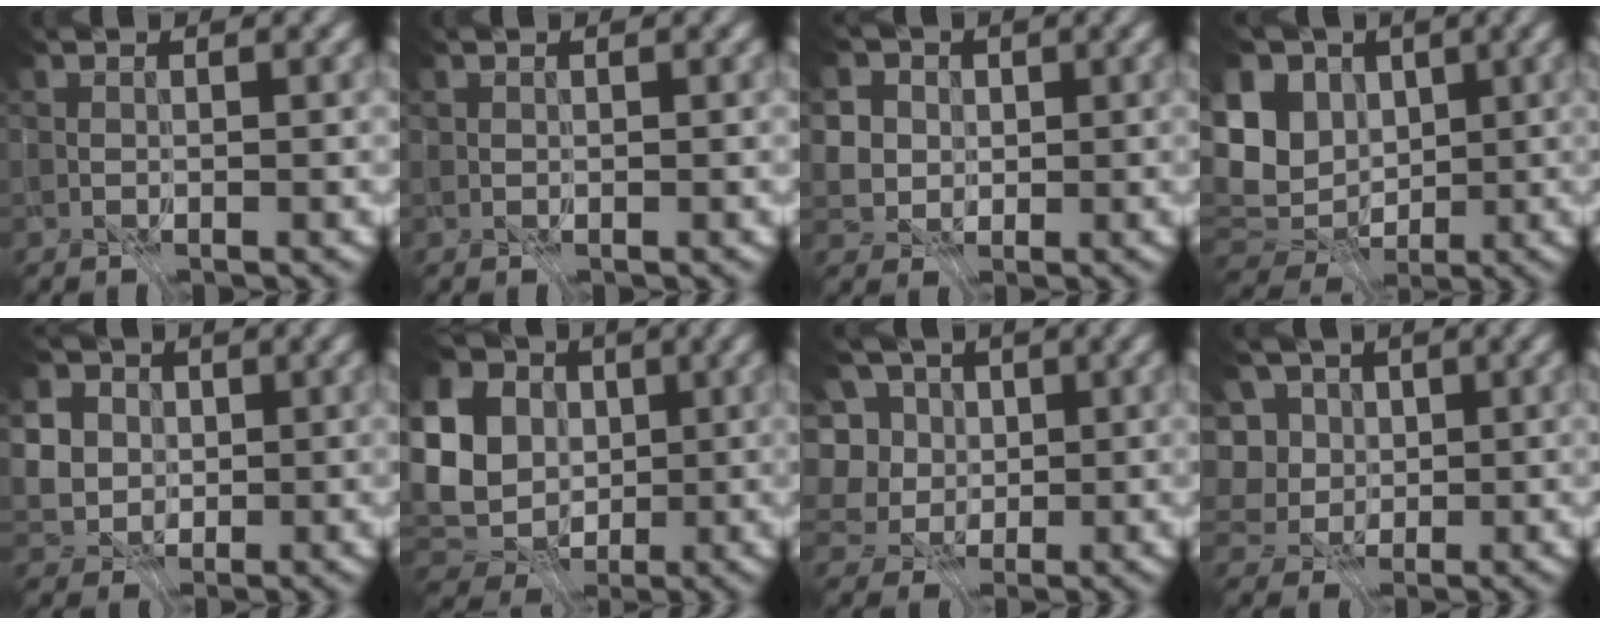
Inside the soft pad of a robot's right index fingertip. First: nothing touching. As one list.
[{"total": 1.0, "force": [0.6, 0.7, 0.4], "torque": [-0.009, 0.004, 0.009]}, {"total": 6.9, "force": [3.4, 5.1, 3.1], "torque": [-0.060, 0.007, 0.046]}, {"total": 8.2, "force": [0.0, 5.9, 5.7], "torque": [-0.103, -0.003, 0.013]}, {"total": 7.6, "force": [2.4, 6.1, 3.8], "torque": [-0.084, 0.007, 0.030]}, {"total": 9.7, "force": [-1.0, 8.0, 5.5], "torque": [-0.113, -0.023, -0.013]}, {"total": 6.1, "force": [0.4, 5.1, 3.3], "torque": [-0.084, 0.018, -0.024]}, {"total": 5.8, "force": [1.3, 4.7, 3.2], "torque": [-0.068, 0.016, -0.012]}]